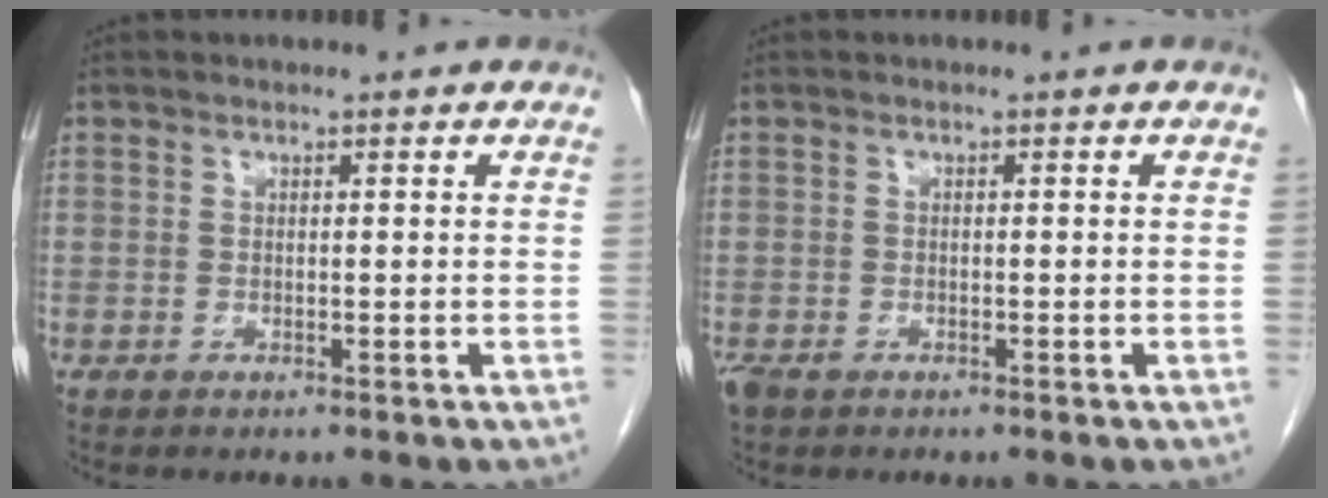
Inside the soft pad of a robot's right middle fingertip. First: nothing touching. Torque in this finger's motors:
{"motor_torque": [0.07, -0.04, 0.00, 0.01]}